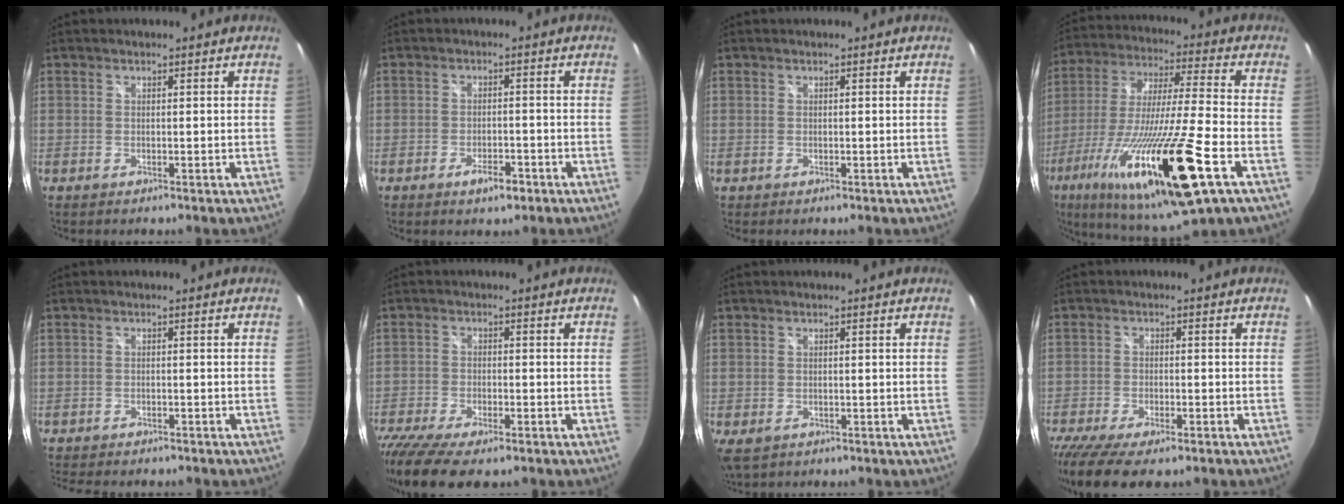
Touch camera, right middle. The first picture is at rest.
{"total": 3.9, "force": [-2.4, 1.6, 2.5], "torque": [-0.050, -0.003, -0.037]}
{"total": 0.0}
{"total": 27.7, "force": [-12.6, 2.7, 24.5], "torque": [-0.463, -0.079, -0.220]}
{"total": 6.8, "force": [-5.9, 1.8, 2.7], "torque": [-0.062, -0.019, -0.088]}
{"total": 13.4, "force": [-10.1, 3.9, 7.9], "torque": [-0.184, -0.062, -0.174]}
{"total": 4.6, "force": [-2.1, 3.0, 2.8], "torque": [-0.056, -0.019, -0.032]}
{"total": 11.3, "force": [-8.8, 3.2, 6.5], "torque": [-0.152, -0.047, -0.149]}